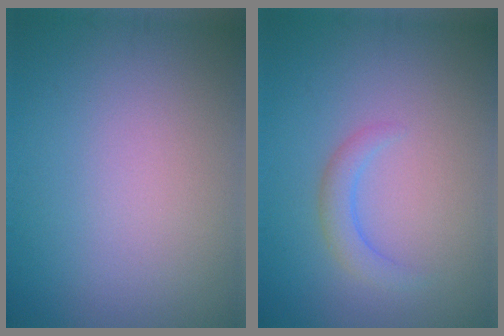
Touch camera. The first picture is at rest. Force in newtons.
{"total": 1.9, "press": 1.9, "slide": 0.3}